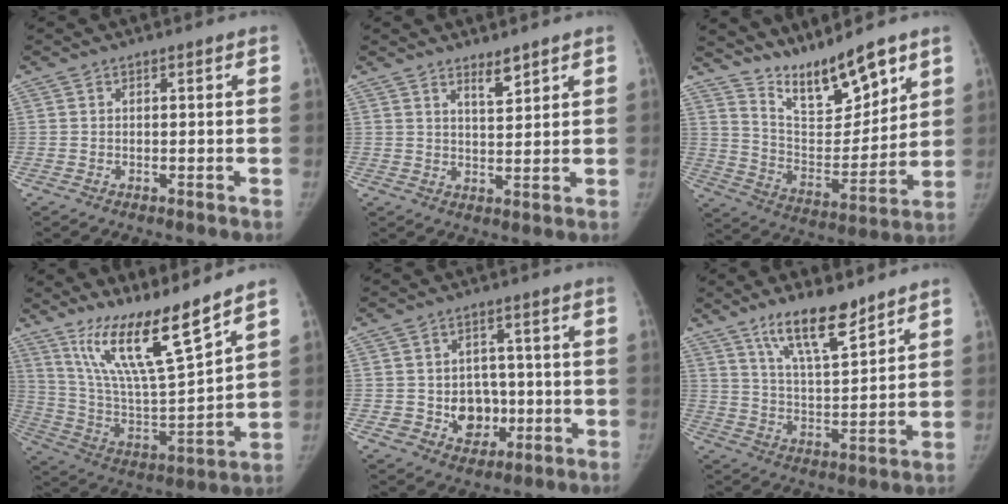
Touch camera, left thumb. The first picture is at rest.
{"total": 3.5, "force": [2.8, 0.7, 2.0], "torque": [-0.025, -0.027, 0.049]}
{"total": 14.9, "force": [11.8, 4.3, 8.1], "torque": [-0.096, -0.079, 0.218]}
{"total": 17.5, "force": [12.8, 1.8, 11.9], "torque": [-0.195, -0.078, 0.245]}
{"total": 8.7, "force": [-1.3, 7.2, 4.8], "torque": [-0.031, 0.011, -0.008]}
{"total": 12.0, "force": [8.5, 3.3, 7.8], "torque": [-0.119, -0.057, 0.159]}